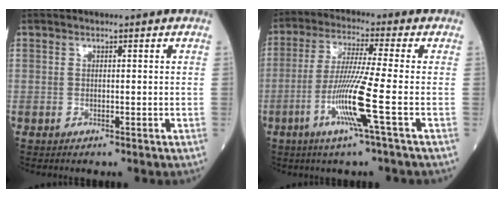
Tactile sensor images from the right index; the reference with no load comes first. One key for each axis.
{"total": 9.7, "fx": -3.4, "fy": -1.7, "fz": 9.0, "tx": -0.179, "ty": -0.018, "tz": -0.070}